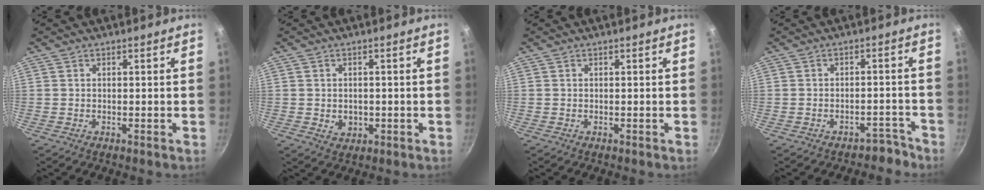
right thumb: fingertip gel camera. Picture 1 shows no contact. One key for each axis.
{"total": 3.2, "fx": -0.4, "fy": 2.7, "fz": 1.7, "tx": -0.022, "ty": -0.001, "tz": 0.001}
{"total": 0.0}
{"total": 3.9, "fx": -3.3, "fy": 2.0, "fz": 0.6, "tx": 0.032, "ty": 0.052, "tz": -0.030}